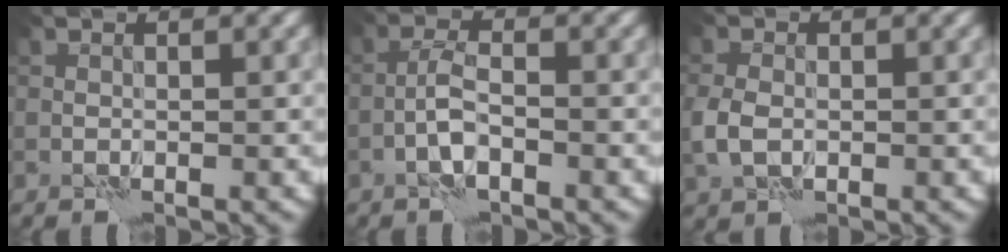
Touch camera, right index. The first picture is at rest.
{"total": 2.4, "force": [-1.2, 0.6, 2.0], "torque": [-0.043, 0.007, -0.031]}
{"total": 3.3, "force": [-0.7, 2.3, 2.2], "torque": [-0.057, -0.003, -0.021]}